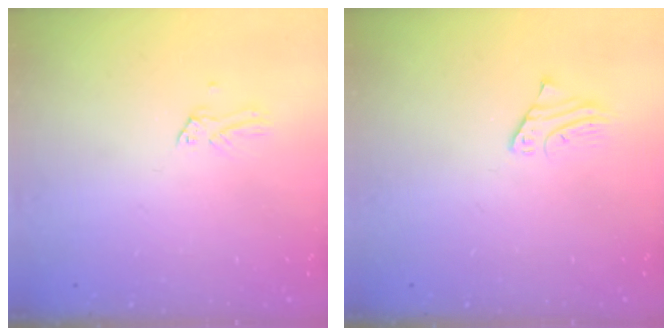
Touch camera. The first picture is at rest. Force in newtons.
{"total": 2.4, "press": 2.4, "slide": 0.2}